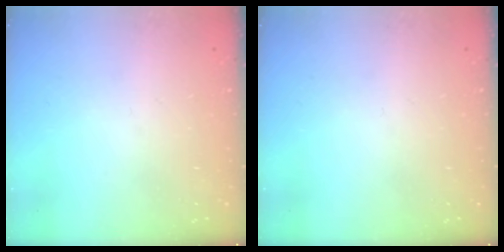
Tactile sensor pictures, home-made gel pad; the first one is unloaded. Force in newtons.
{"total": 0.0}